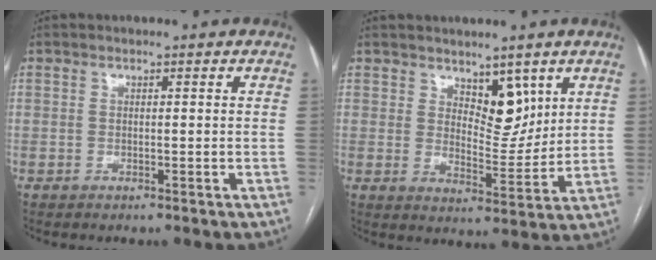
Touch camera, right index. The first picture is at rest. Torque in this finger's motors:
{"motor_torque": [-0.15, 0.09, 0.03, 0.00]}